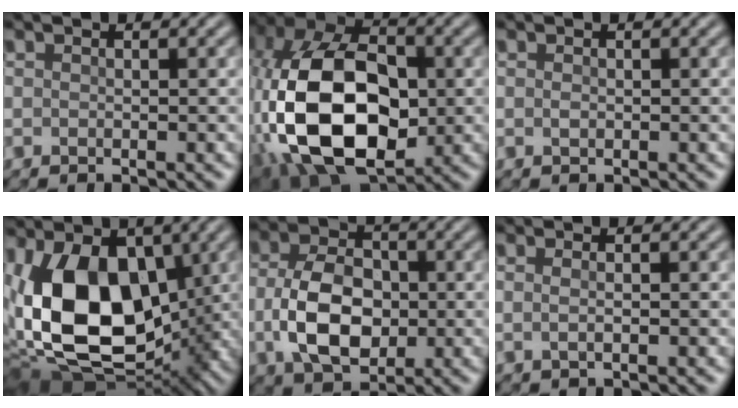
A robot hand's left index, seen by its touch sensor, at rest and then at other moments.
{"total": 16.3, "force": [-2.5, 10.2, 12.5], "torque": [-0.256, 0.008, -0.056]}
{"total": 0.5, "force": [0.1, 0.3, 0.4], "torque": [-0.003, -0.001, -0.003]}
{"total": 15.2, "force": [-0.3, 9.1, 12.2], "torque": [-0.228, -0.012, -0.019]}
{"total": 7.1, "force": [-1.1, 4.6, 5.4], "torque": [-0.117, 0.004, -0.022]}
{"total": 0.8, "force": [0.0, -0.1, 0.8], "torque": [-0.027, 0.003, 0.001]}